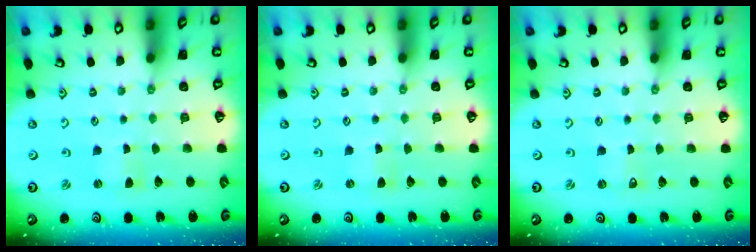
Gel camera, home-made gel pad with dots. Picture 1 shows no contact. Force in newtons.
{"total": 1.1, "press": 1.1, "slide": 0.2}
{"total": 0.0}